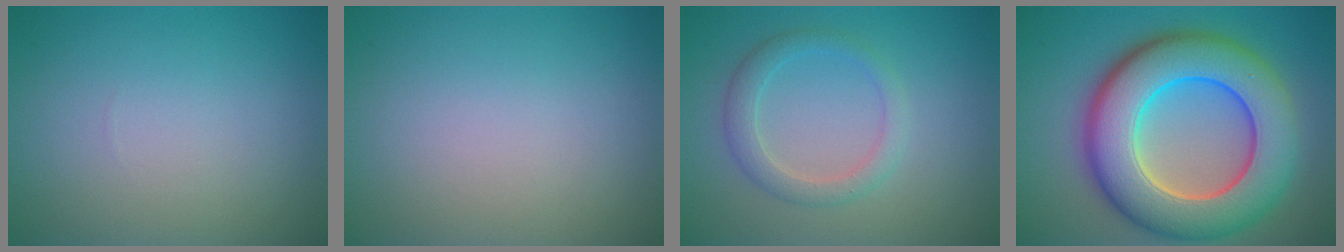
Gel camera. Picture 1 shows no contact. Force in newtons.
{"total": 0.0}
{"total": 2.5, "press": 2.5, "slide": 0.1}
{"total": 12.4, "press": 12.4, "slide": 0.9}